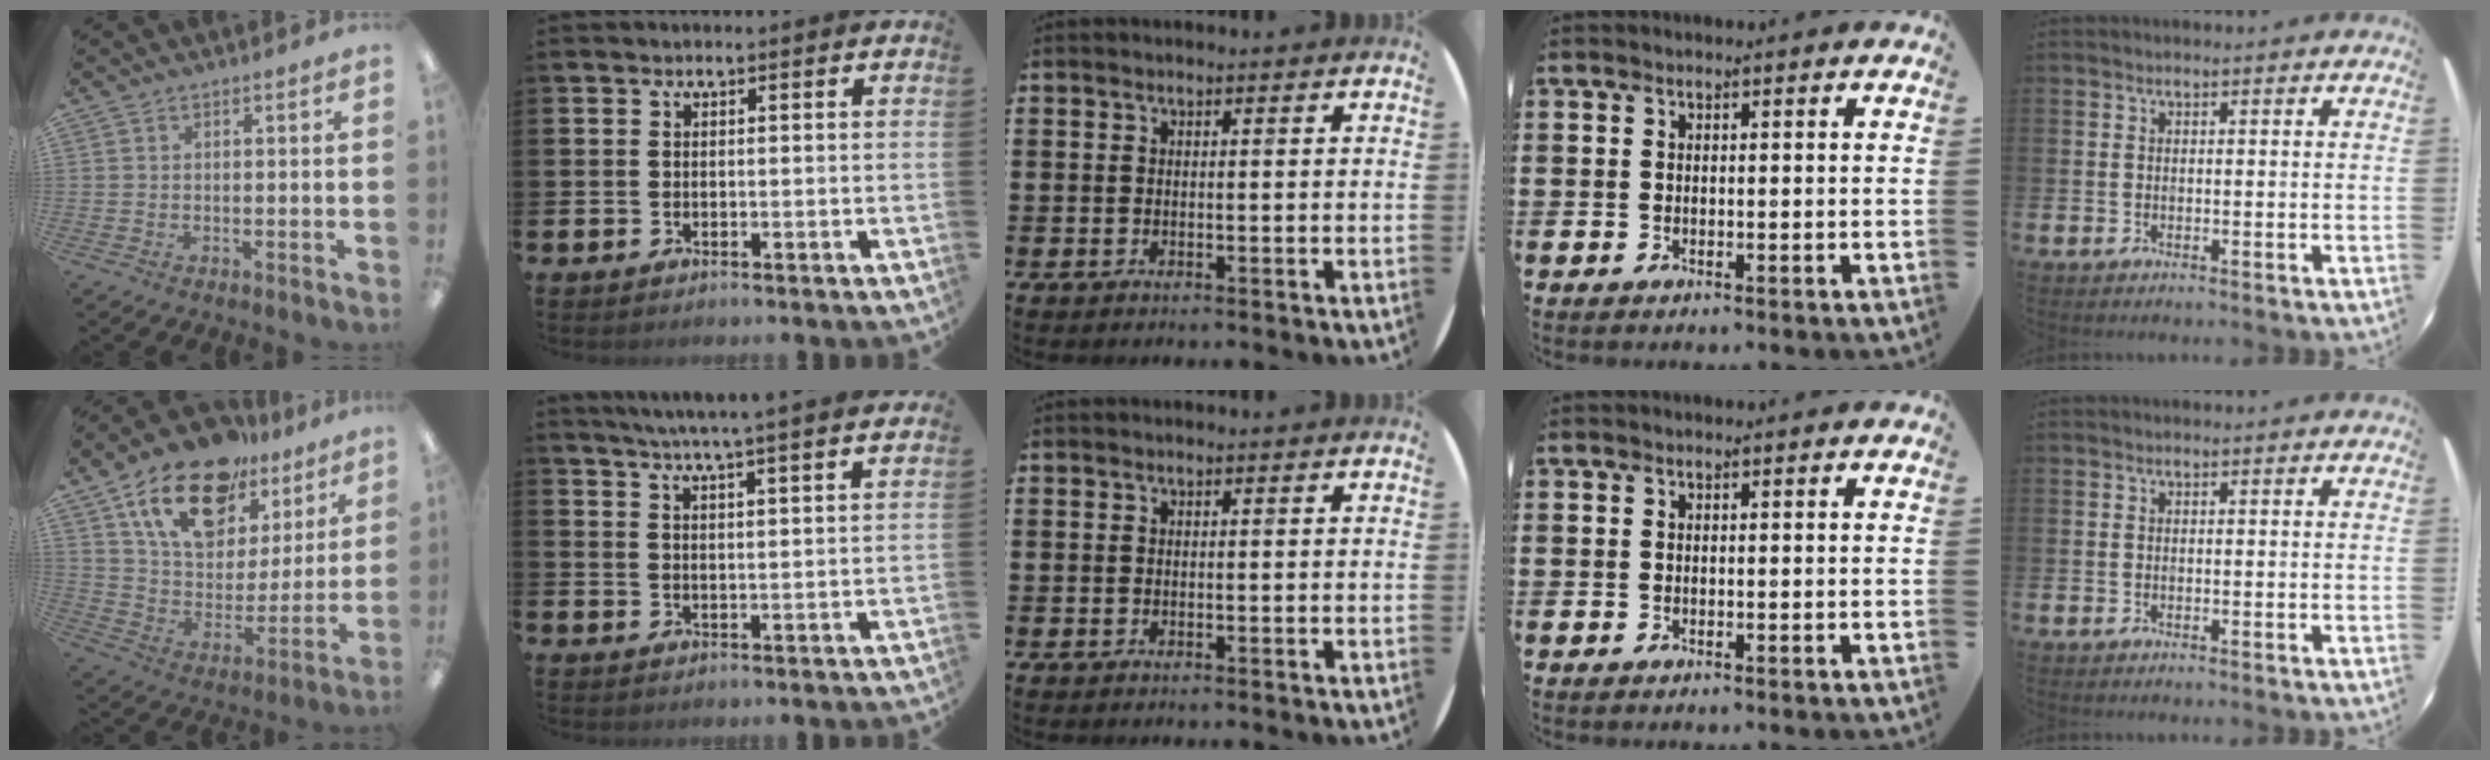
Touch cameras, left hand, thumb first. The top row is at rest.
{"thumb": {"total": 20.6, "force": [13.1, 11.7, 10.9], "torque": [-0.192, -0.066, 0.235]}, "index": {"total": 5.5, "force": [5.1, -1.1, 1.6], "torque": [-0.044, -0.030, 0.087]}}